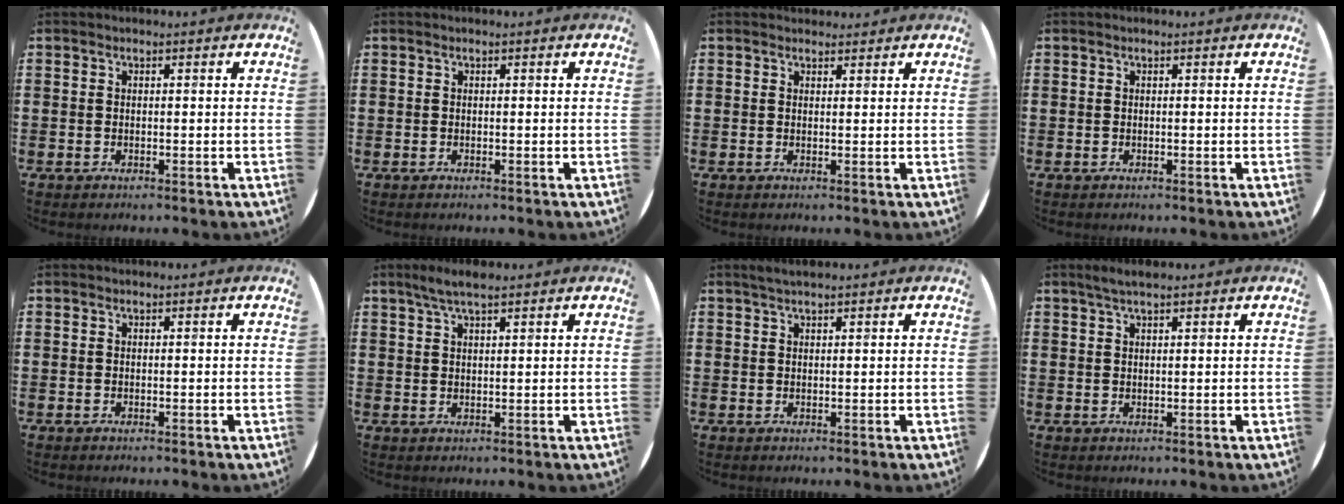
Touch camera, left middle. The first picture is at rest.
{"total": 0.0}
{"total": 1.0, "force": [1.0, 0.3, 0.0], "torque": [0.007, -0.001, 0.018]}
{"total": 0.0}
{"total": 0.0}
{"total": 3.3, "force": [2.5, 0.4, 2.0], "torque": [-0.044, 0.005, 0.044]}
{"total": 1.4, "force": [1.2, 0.1, 0.7], "torque": [-0.014, 0.003, 0.021]}
{"total": 2.0, "force": [1.6, 0.2, 1.2], "torque": [-0.025, 0.004, 0.027]}